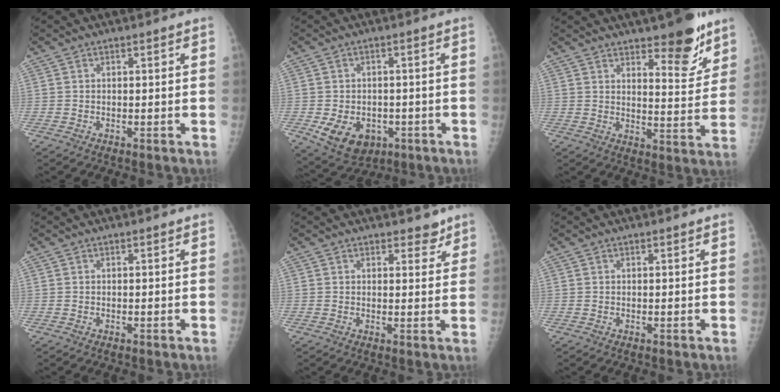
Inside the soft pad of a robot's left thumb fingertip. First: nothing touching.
{"total": 10.1, "force": [-3.3, 7.7, 5.7], "torque": [-0.080, 0.008, -0.033]}
{"total": 10.1, "force": [7.1, 3.2, 6.5], "torque": [-0.062, -0.055, 0.107]}
{"total": 0.0}
{"total": 2.9, "force": [2.3, 1.5, 1.0], "torque": [0.009, -0.014, 0.029]}
{"total": 0.0}